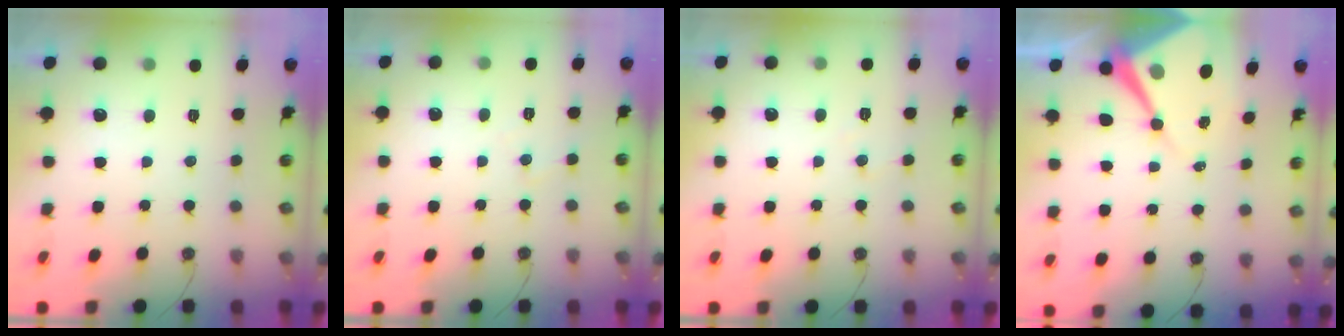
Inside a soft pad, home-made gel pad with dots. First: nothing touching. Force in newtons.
{"total": 4.7, "press": 4.6, "slide": 0.8}
{"total": 5.1, "press": 5.0, "slide": 0.8}
{"total": 10.1, "press": 10.1, "slide": 0.8}